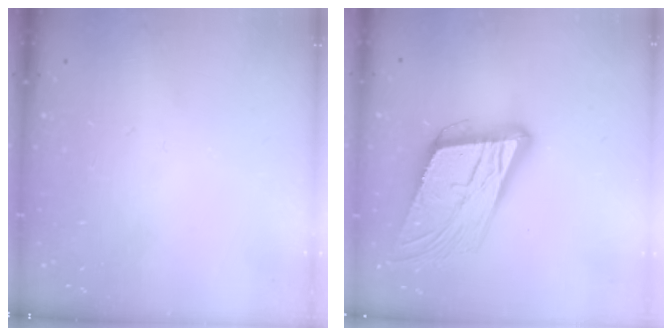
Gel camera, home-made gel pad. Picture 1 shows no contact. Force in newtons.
{"total": 18.5, "press": 18.2, "slide": 3.6}